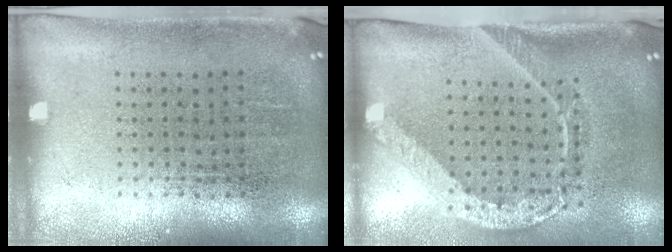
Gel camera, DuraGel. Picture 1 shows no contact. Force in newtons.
{"total": 2.0, "press": 1.4, "slide": 1.4}